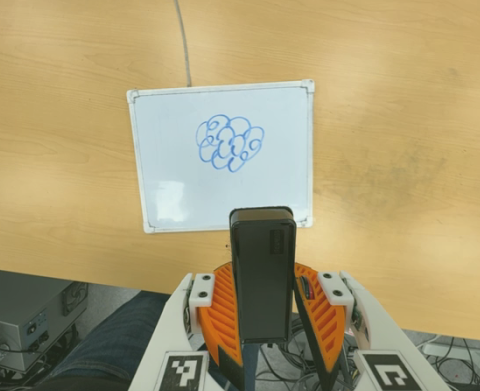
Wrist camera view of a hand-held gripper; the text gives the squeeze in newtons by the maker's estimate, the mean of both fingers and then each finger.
{"total": 5.5, "left": 5.7, "right": 5.3}